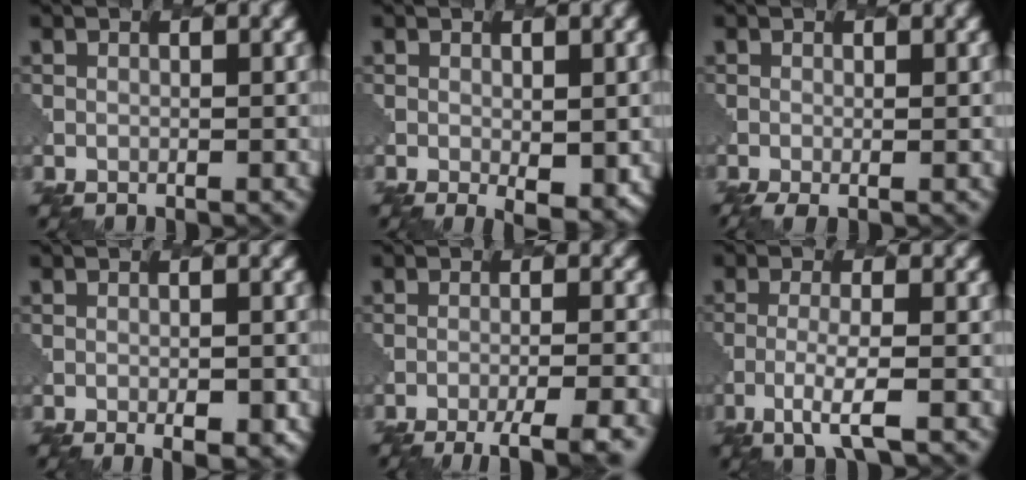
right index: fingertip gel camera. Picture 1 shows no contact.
{"total": 2.8, "force": [-0.1, 1.1, 2.6], "torque": [-0.035, -0.013, 0.006]}
{"total": 2.0, "force": [-0.9, 0.5, 1.7], "torque": [-0.026, -0.003, -0.012]}
{"total": 2.5, "force": [-0.8, 0.7, 2.2], "torque": [-0.033, -0.005, -0.007]}
{"total": 5.6, "force": [-3.8, 1.0, 3.9], "torque": [-0.051, -0.003, -0.060]}
{"total": 3.1, "force": [-1.3, 0.4, 2.8], "torque": [-0.055, 0.002, -0.035]}